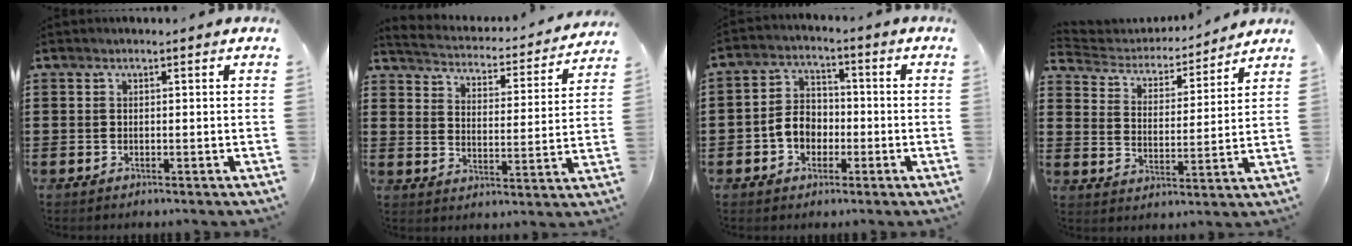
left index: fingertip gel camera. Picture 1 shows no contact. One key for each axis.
{"total": 2.9, "fx": 2.9, "fy": 0.0, "fz": 0.1, "tx": -0.025, "ty": -0.029, "tz": 0.040}
{"total": 5.3, "fx": -1.8, "fy": 4.1, "fz": 2.8, "tx": -0.065, "ty": 0.011, "tz": -0.038}
{"total": 3.6, "fx": 3.4, "fy": 1.0, "fz": 0.3, "tx": -0.030, "ty": -0.028, "tz": 0.051}